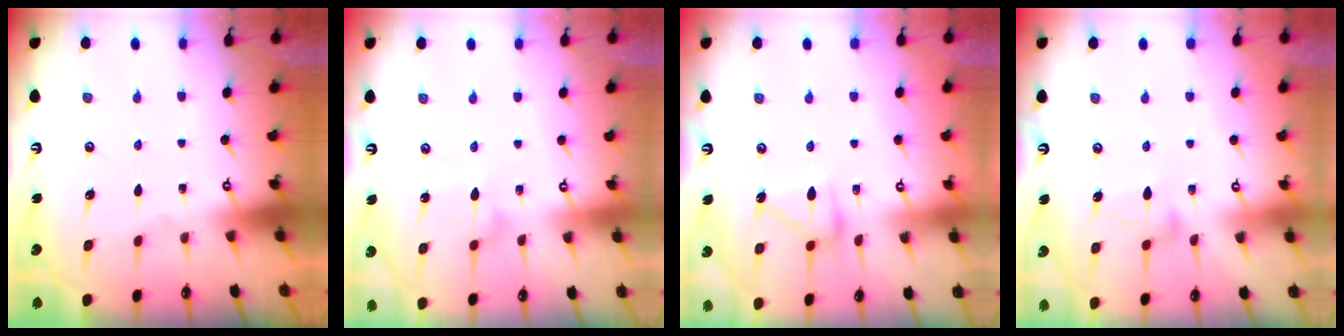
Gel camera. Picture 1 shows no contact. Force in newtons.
{"total": 6.6, "press": 6.6, "slide": 0.4}
{"total": 12.1, "press": 12.1, "slide": 0.3}
{"total": 7.6, "press": 7.6, "slide": 0.4}